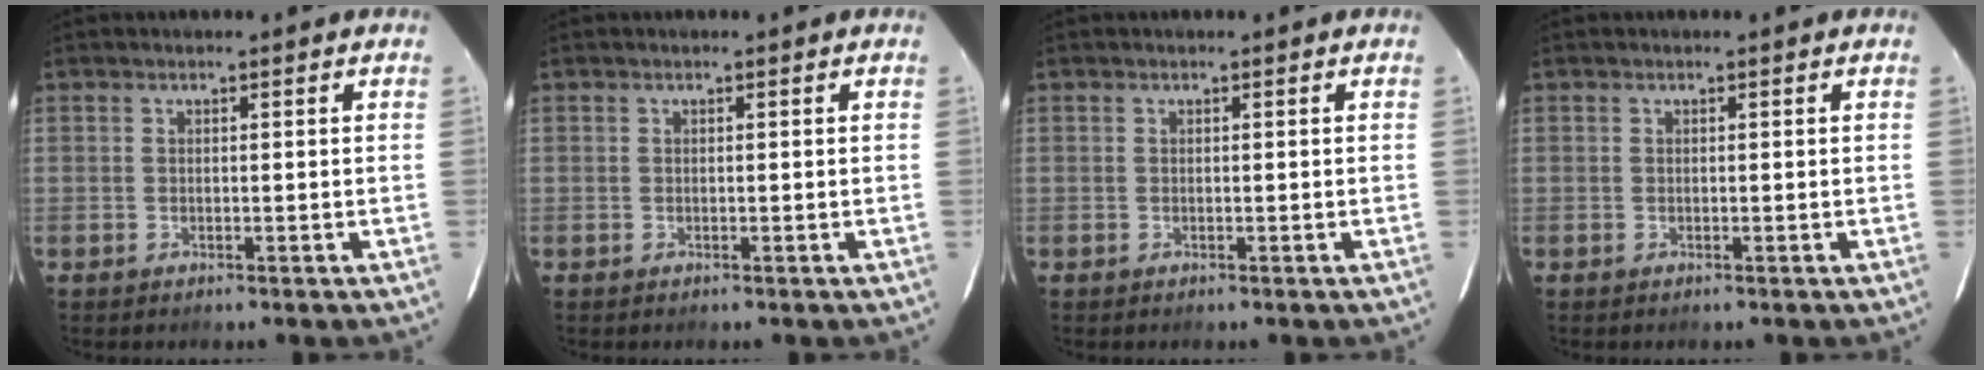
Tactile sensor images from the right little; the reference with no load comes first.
{"total": 0.0}
{"total": 0.0}
{"total": 0.0}